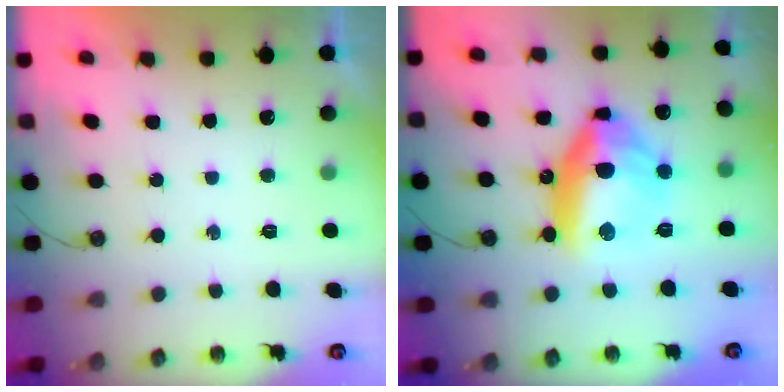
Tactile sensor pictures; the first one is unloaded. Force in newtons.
{"total": 16.1, "press": 15.9, "slide": 2.9}